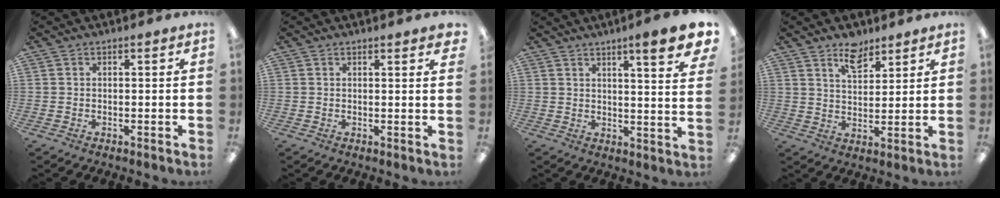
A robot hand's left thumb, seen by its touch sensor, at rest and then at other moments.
{"total": 1.4, "force": [1.2, 0.0, 0.6], "torque": [-0.006, -0.004, 0.020]}
{"total": 8.3, "force": [6.1, 0.9, 5.6], "torque": [-0.073, -0.042, 0.095]}
{"total": 7.2, "force": [5.5, 3.5, 3.0], "torque": [-0.033, -0.034, 0.096]}